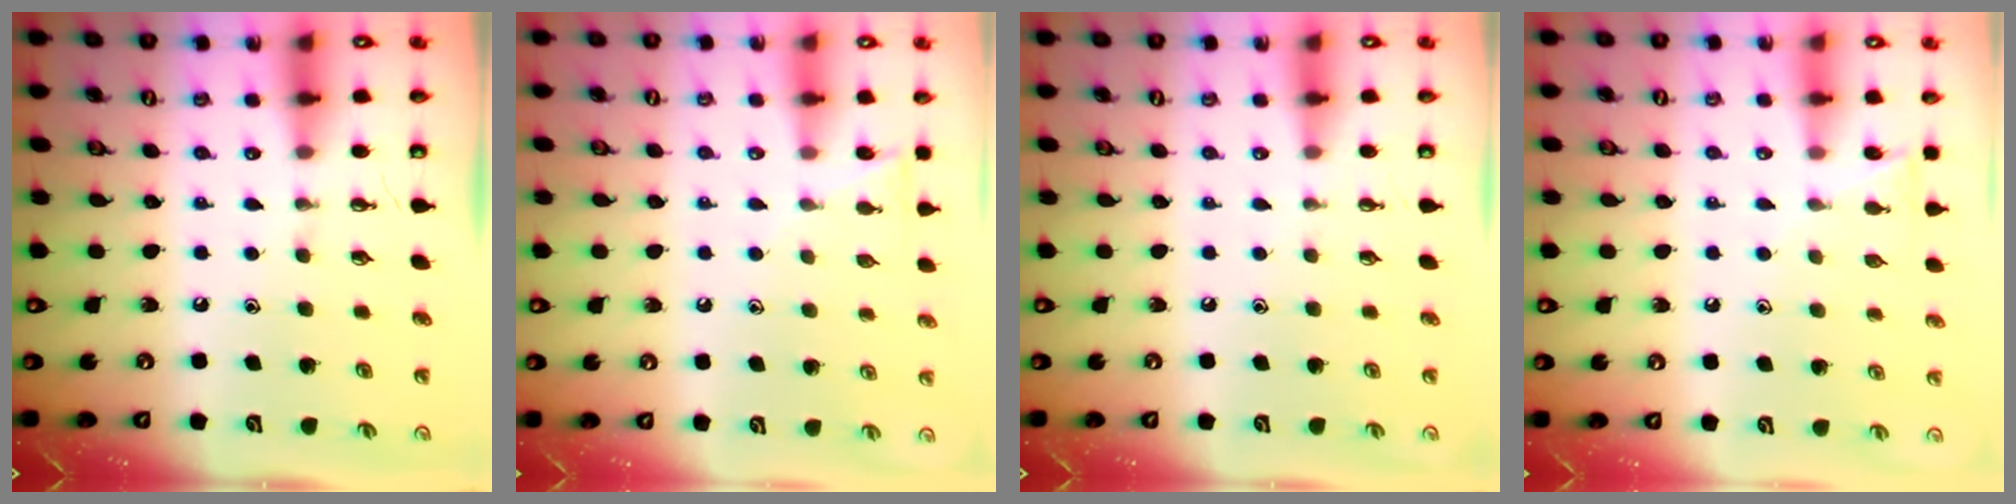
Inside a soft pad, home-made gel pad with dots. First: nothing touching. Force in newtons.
{"total": 6.3, "press": 6.3, "slide": 0.6}
{"total": 0.0}
{"total": 6.3, "press": 6.3, "slide": 0.6}